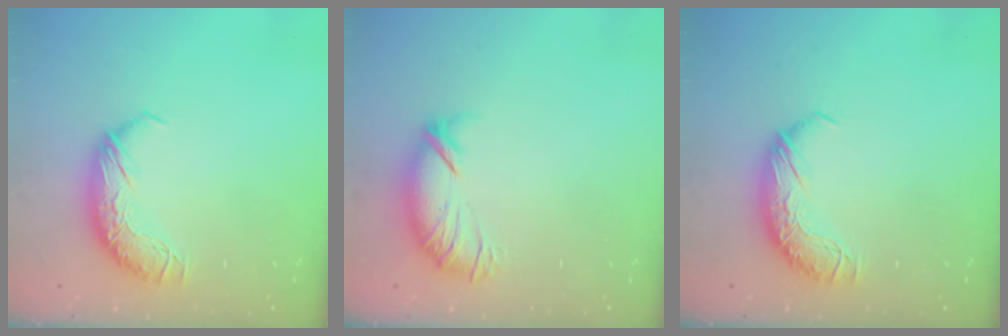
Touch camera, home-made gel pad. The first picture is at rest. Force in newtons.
{"total": 3.7, "press": 3.2, "slide": 1.8}
{"total": 0.0}